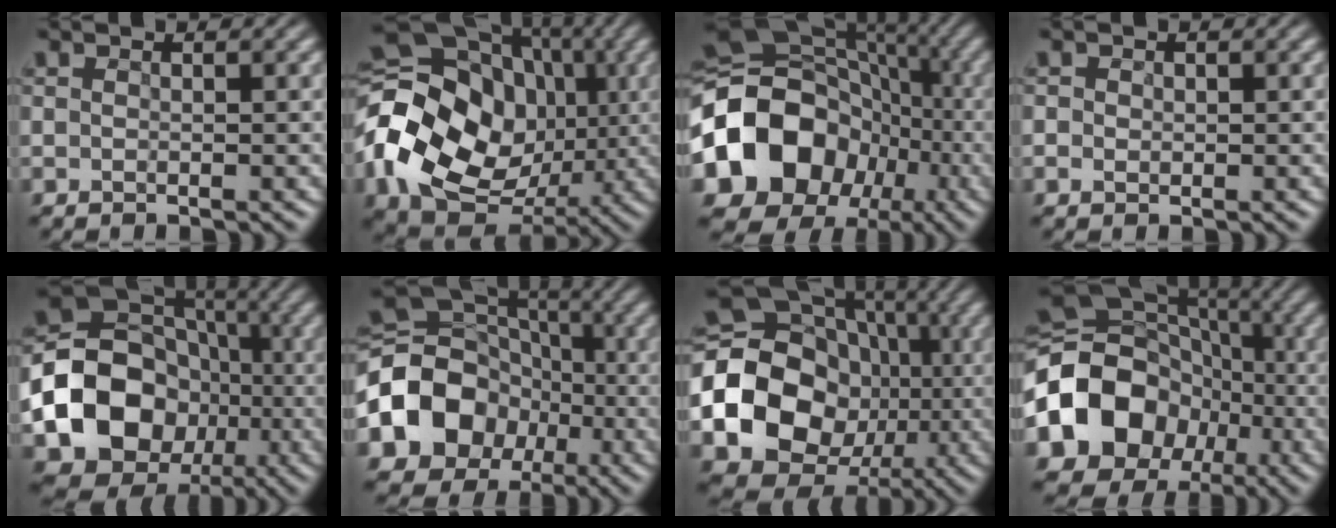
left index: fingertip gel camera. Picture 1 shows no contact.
{"total": 19.6, "force": [-0.7, 16.1, 11.2], "torque": [-0.229, 0.001, -0.022]}
{"total": 14.3, "force": [-3.1, 11.6, 7.7], "torque": [-0.142, 0.006, -0.061]}
{"total": 1.7, "force": [0.3, 1.5, 0.8], "torque": [0.002, 0.018, -0.010]}
{"total": 15.7, "force": [-3.9, 13.4, 7.2], "torque": [-0.128, -0.016, -0.075]}
{"total": 11.3, "force": [-3.0, 9.1, 5.9], "torque": [-0.115, 0.004, -0.058]}
{"total": 18.8, "force": [-2.5, 16.2, 9.2], "torque": [-0.180, -0.019, -0.063]}
{"total": 12.9, "force": [-3.2, 10.5, 6.8], "torque": [-0.131, 0.007, -0.058]}